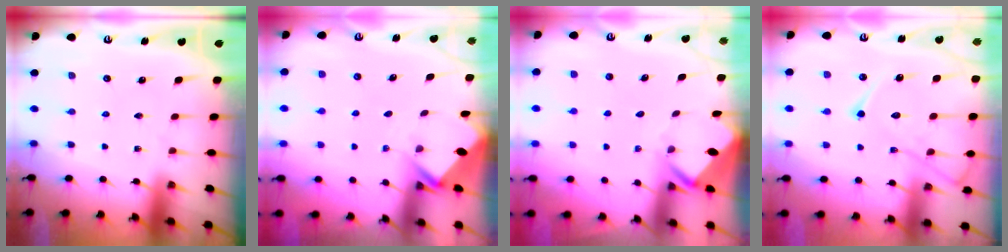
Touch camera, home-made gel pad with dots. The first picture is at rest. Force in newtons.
{"total": 2.9, "press": 2.9, "slide": 0.2}
{"total": 3.9, "press": 3.9, "slide": 0.3}
{"total": 14.8, "press": 14.7, "slide": 1.6}